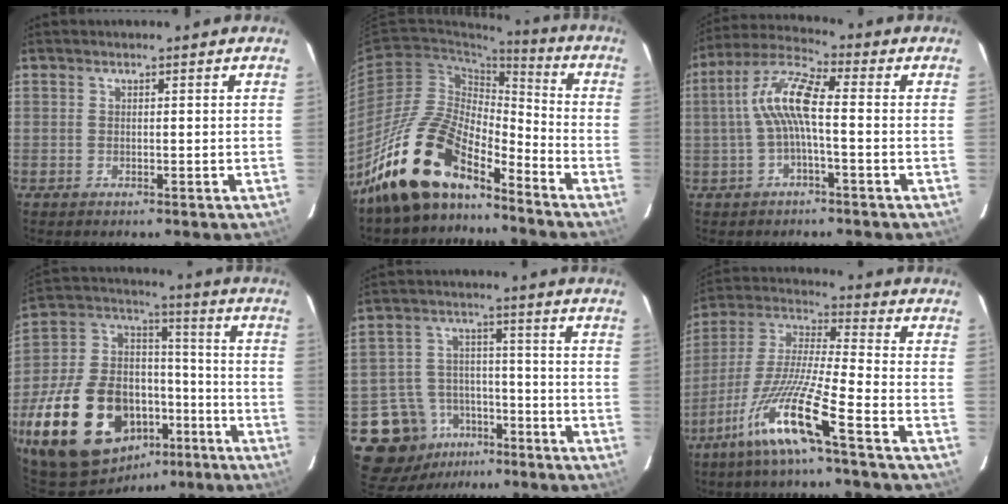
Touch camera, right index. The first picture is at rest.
{"total": 17.0, "force": [-13.4, 6.2, 8.5], "torque": [-0.166, 0.006, -0.255]}
{"total": 9.2, "force": [-0.5, 2.0, 8.9], "torque": [-0.188, 0.017, -0.010]}
{"total": 26.2, "force": [-12.2, 16.8, 15.9], "torque": [-0.349, 0.021, -0.179]}
{"total": 12.0, "force": [-6.9, 9.3, 3.0], "torque": [-0.090, 0.026, -0.094]}
{"total": 13.9, "force": [-8.4, -0.3, 11.0], "torque": [-0.221, -0.016, -0.165]}